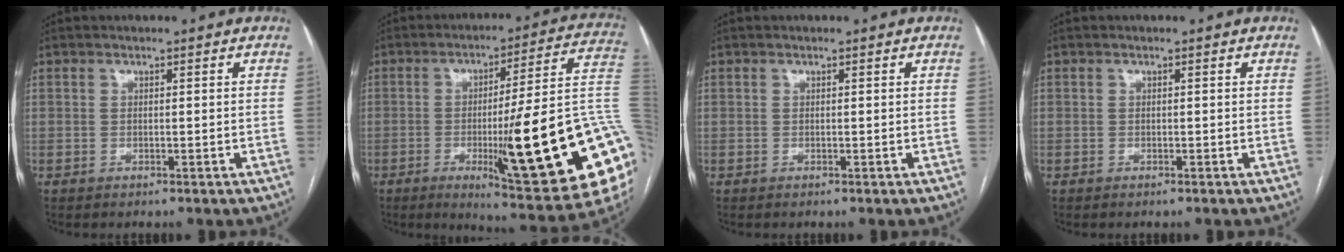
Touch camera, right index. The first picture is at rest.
{"total": 28.2, "force": [-5.4, 2.1, 27.6], "torque": [-0.289, -0.014, -0.080]}
{"total": 0.0}
{"total": 0.0}